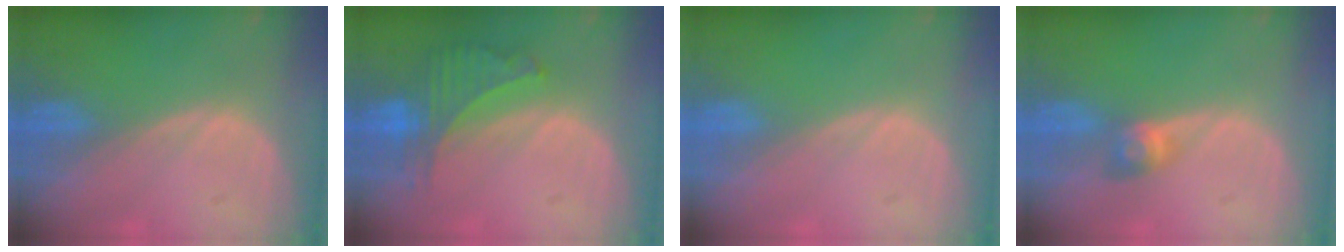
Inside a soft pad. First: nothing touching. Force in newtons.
{"total": 6.3, "press": 5.9, "slide": 2.3}
{"total": 0.0}
{"total": 2.9, "press": 2.5, "slide": 1.4}